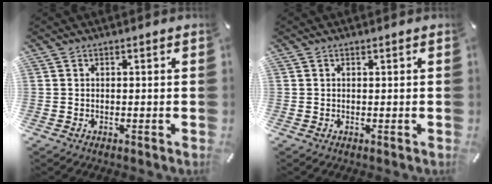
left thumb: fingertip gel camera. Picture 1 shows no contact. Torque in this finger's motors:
{"motor_torque": [0.05, 0.15, 0.03, -0.13, -0.01]}